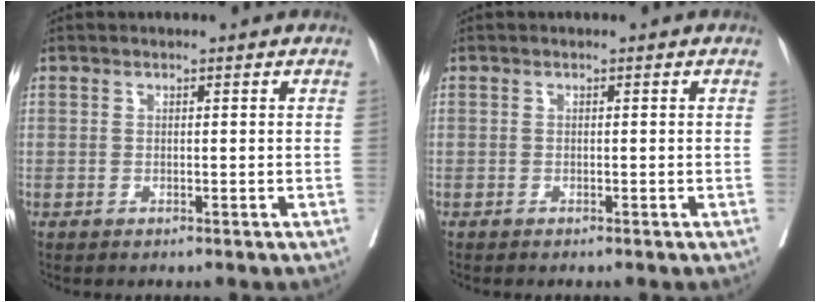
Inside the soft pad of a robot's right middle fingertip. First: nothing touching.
{"total": 0.6, "force": [-0.5, 0.1, 0.3], "torque": [-0.006, -0.002, -0.009]}